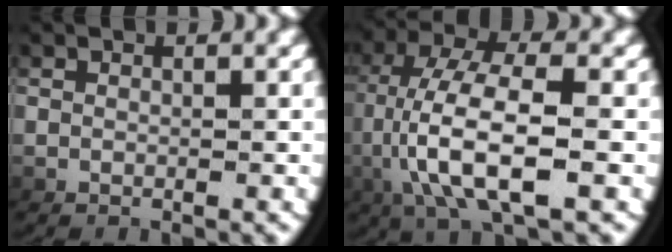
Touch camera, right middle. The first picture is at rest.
{"total": 7.4, "force": [-0.8, 3.0, 6.7], "torque": [-0.159, -0.018, 0.005]}